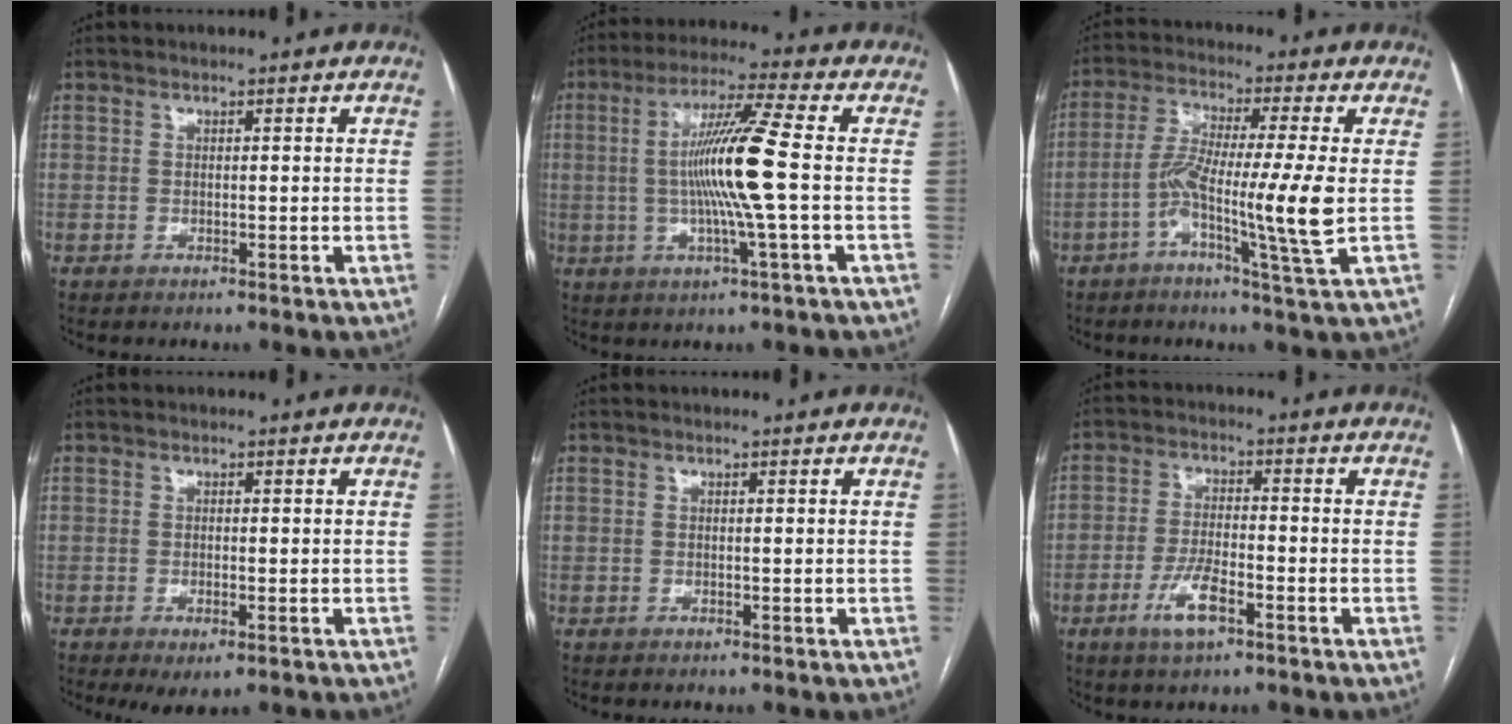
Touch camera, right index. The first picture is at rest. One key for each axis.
{"total": 11.5, "fx": -0.3, "fy": -1.2, "fz": 11.4, "tx": -0.217, "ty": -0.001, "tz": -0.009}
{"total": 10.8, "fx": -2.2, "fy": -0.9, "fz": 10.6, "tx": -0.206, "ty": -0.005, "tz": -0.047}
{"total": 3.2, "fx": -1.7, "fy": 1.1, "fz": 2.5, "tx": -0.038, "ty": -0.006, "tz": -0.018}
{"total": 0.0}
{"total": 6.0, "fx": -3.1, "fy": 1.8, "fz": 4.8, "tx": -0.098, "ty": -0.003, "tz": -0.056}